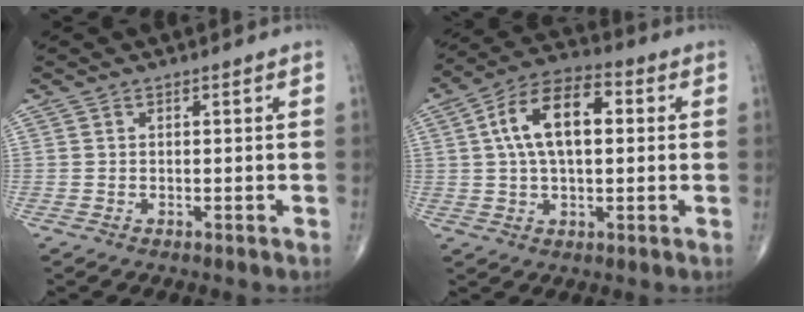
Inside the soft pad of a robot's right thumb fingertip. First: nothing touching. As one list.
[{"total": 13.6, "force": [2.4, 7.1, 11.3], "torque": [-0.198, 0.026, 0.034]}]